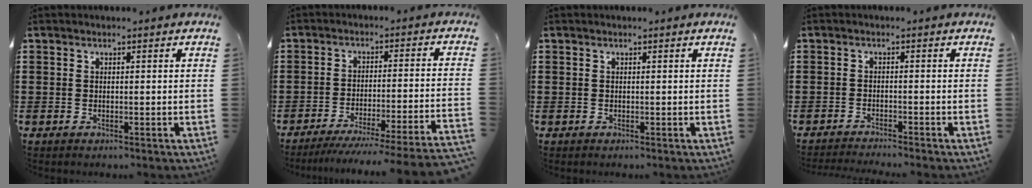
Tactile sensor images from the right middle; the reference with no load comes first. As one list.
[{"total": 5.9, "force": [-4.9, -0.7, 3.2], "torque": [-0.049, -0.022, -0.097]}, {"total": 0.0}, {"total": 1.7, "force": [-1.6, -0.3, 0.3], "torque": [-0.006, 0.002, -0.031]}]